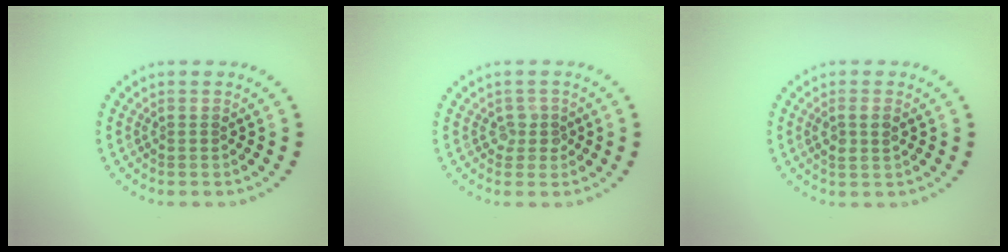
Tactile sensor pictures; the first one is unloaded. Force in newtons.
{"total": 1.3, "press": 1.1, "slide": 0.7}
{"total": 1.6, "press": 1.6, "slide": 0.4}